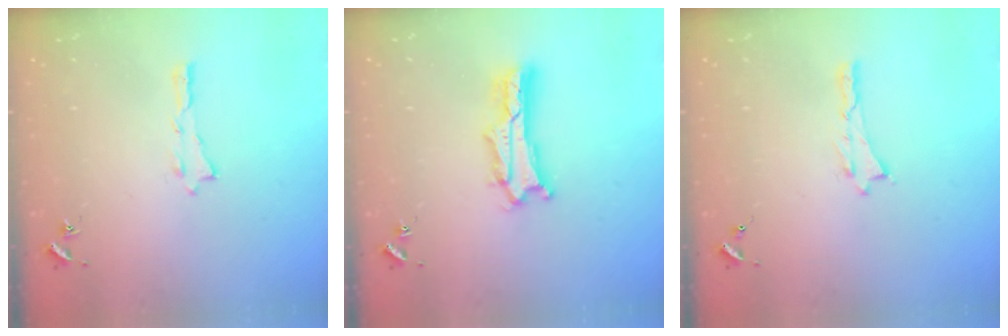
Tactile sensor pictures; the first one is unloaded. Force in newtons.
{"total": 2.7, "press": 2.7, "slide": 0.4}
{"total": 0.0}